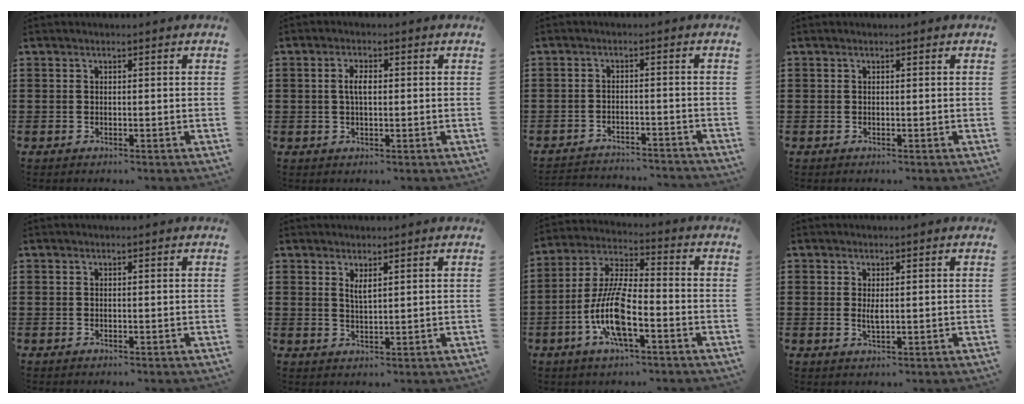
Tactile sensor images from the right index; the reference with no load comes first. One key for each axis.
{"total": 2.8, "fx": 0.2, "fy": 1.1, "fz": 2.6, "tx": -0.052, "ty": 0.004, "tz": 0.002}
{"total": 2.9, "fx": -2.9, "fy": 0.0, "fz": 0.1, "tx": -0.006, "ty": -0.001, "tz": -0.062}
{"total": 0.0}
{"total": 0.0}
{"total": 1.8, "fx": 1.2, "fy": 0.5, "fz": 1.3, "tx": -0.027, "ty": 0.003, "tz": 0.022}
{"total": 10.6, "fx": -3.9, "fy": 3.0, "fz": 9.4, "tx": -0.215, "ty": -0.008, "tz": -0.079}
{"total": 1.9, "fx": 0.3, "fy": 0.6, "fz": 1.8, "tx": -0.035, "ty": 0.001, "tz": 0.005}